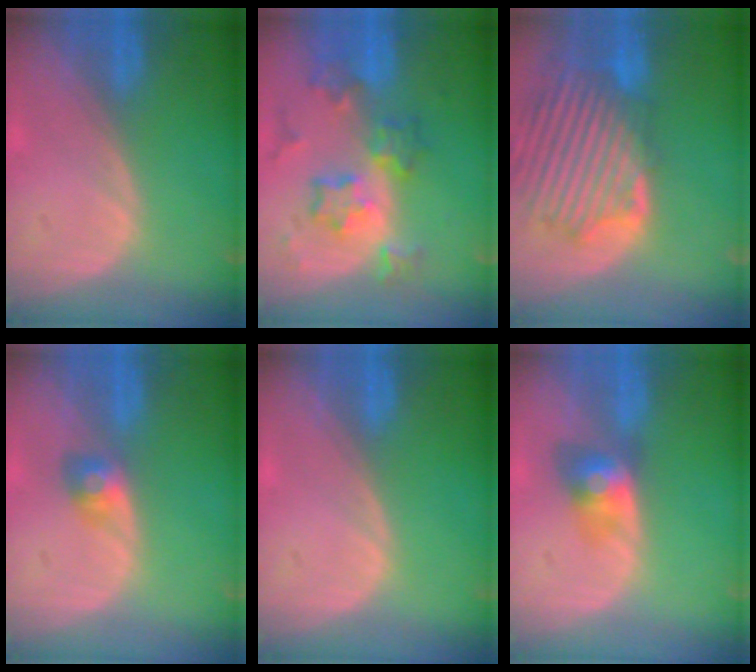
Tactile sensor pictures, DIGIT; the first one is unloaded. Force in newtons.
{"total": 8.6, "press": 7.6, "slide": 4.0}
{"total": 13.0, "press": 11.4, "slide": 6.1}
{"total": 3.0, "press": 2.6, "slide": 1.4}
{"total": 0.0}
{"total": 4.0, "press": 4.0, "slide": 0.2}